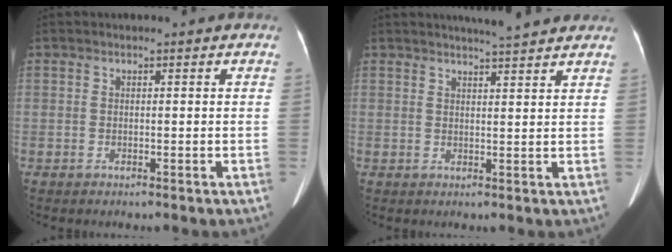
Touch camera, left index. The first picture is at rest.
{"total": 6.5, "force": [5.9, 0.1, 2.7], "torque": [-0.045, 0.011, 0.074]}